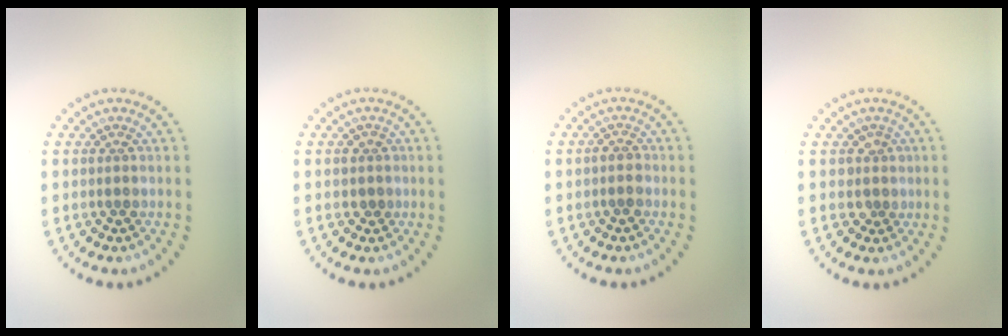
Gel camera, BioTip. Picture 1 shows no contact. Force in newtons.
{"total": 1.0, "press": 0.9, "slide": 0.5}
{"total": 1.2, "press": 1.1, "slide": 0.5}
{"total": 1.7, "press": 1.4, "slide": 1.0}